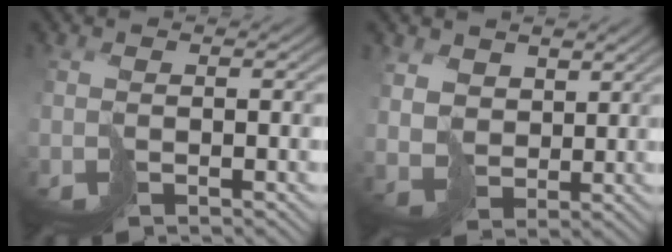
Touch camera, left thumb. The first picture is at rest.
{"total": 5.1, "force": [3.5, 3.5, 1.4], "torque": [-0.066, 0.002, 0.074]}